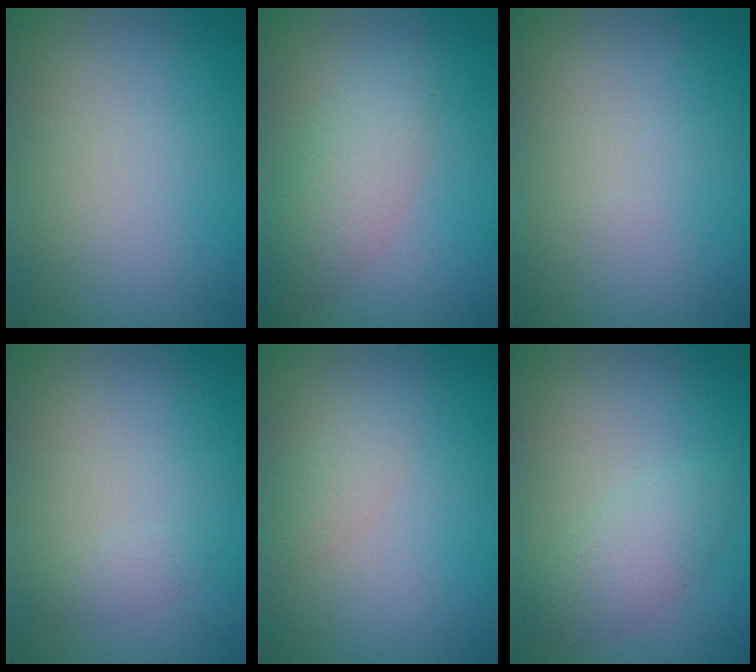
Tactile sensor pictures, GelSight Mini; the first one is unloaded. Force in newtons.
{"total": 3.3, "press": 3.3, "slide": 0.2}
{"total": 0.0}
{"total": 0.8, "press": 0.8, "slide": 0.1}
{"total": 1.1, "press": 1.1, "slide": 0.1}
{"total": 2.7, "press": 2.6, "slide": 0.1}